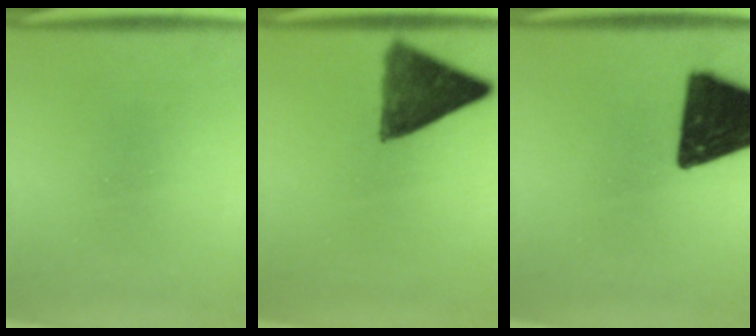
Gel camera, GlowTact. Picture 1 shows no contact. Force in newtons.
{"total": 9.6}
{"total": 19.5}